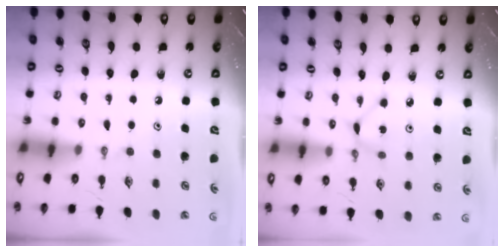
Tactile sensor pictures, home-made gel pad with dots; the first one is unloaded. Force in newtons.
{"total": 1.6, "press": 1.5, "slide": 0.1}